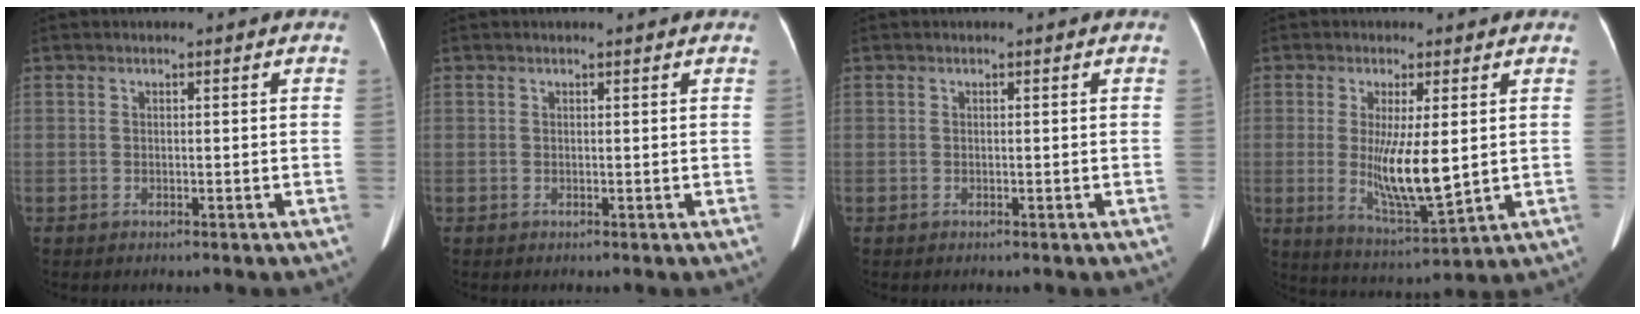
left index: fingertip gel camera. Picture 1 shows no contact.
{"total": 0.8, "force": [0.7, 0.0, 0.3], "torque": [-0.009, 0.006, 0.011]}
{"total": 0.0}
{"total": 9.4, "force": [0.3, 1.7, 9.2], "torque": [-0.174, -0.028, 0.012]}